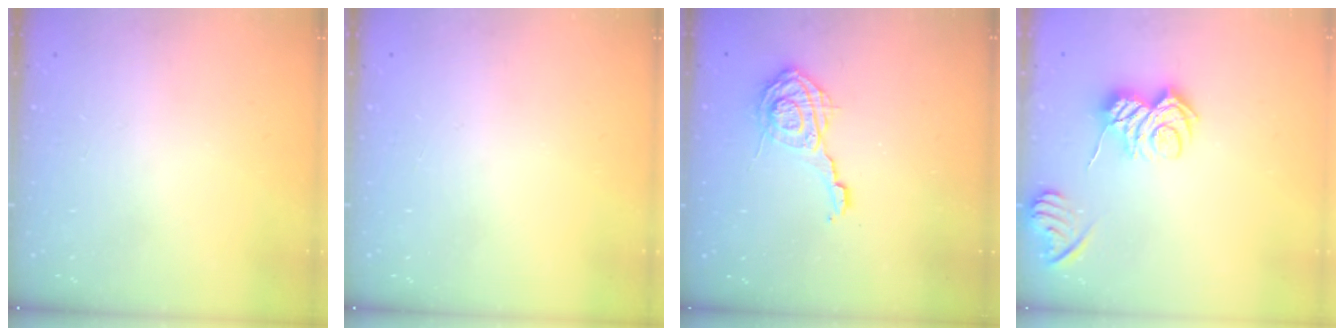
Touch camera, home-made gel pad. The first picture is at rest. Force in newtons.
{"total": 0.0}
{"total": 11.2, "press": 11.2, "slide": 1.3}
{"total": 8.0, "press": 8.0, "slide": 0.7}